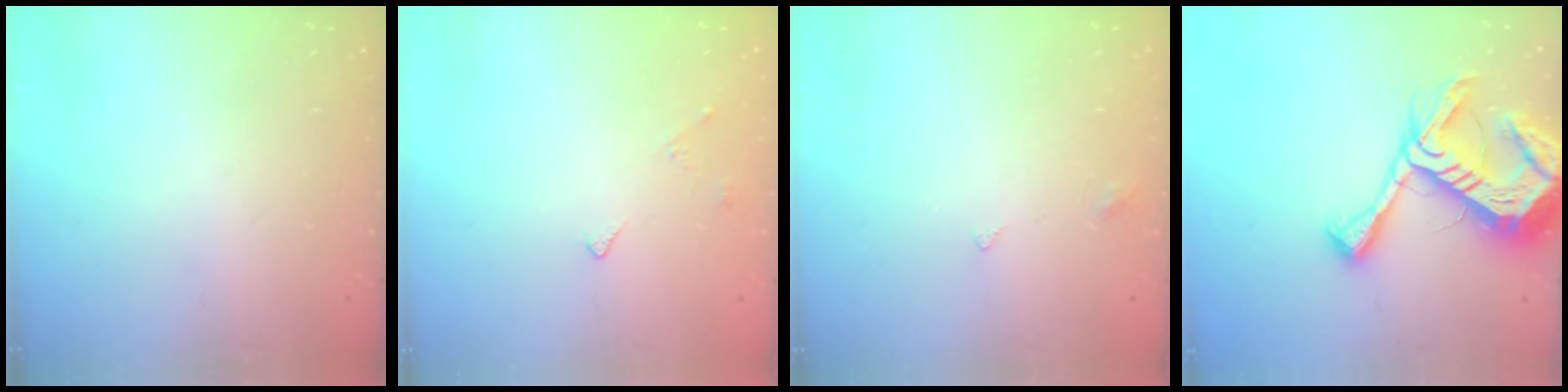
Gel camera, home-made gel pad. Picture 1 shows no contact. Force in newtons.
{"total": 3.3, "press": 3.2, "slide": 0.6}
{"total": 2.5, "press": 2.4, "slide": 0.4}
{"total": 18.8, "press": 18.7, "slide": 1.9}